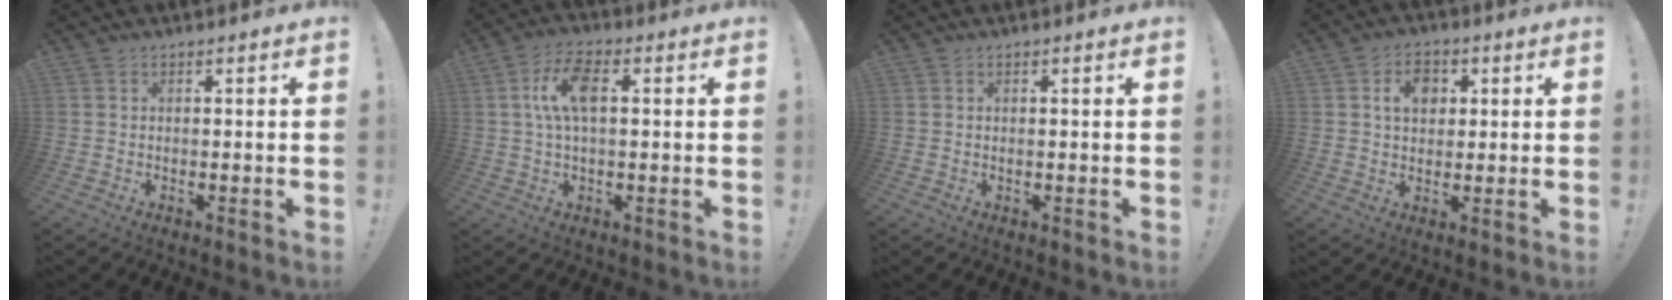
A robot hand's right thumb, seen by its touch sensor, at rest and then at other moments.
{"total": 9.9, "force": [1.5, 4.6, 8.6], "torque": [-0.167, 0.009, 0.028]}
{"total": 0.0}
{"total": 7.6, "force": [2.2, 5.8, 4.4], "torque": [-0.063, 0.006, 0.038]}